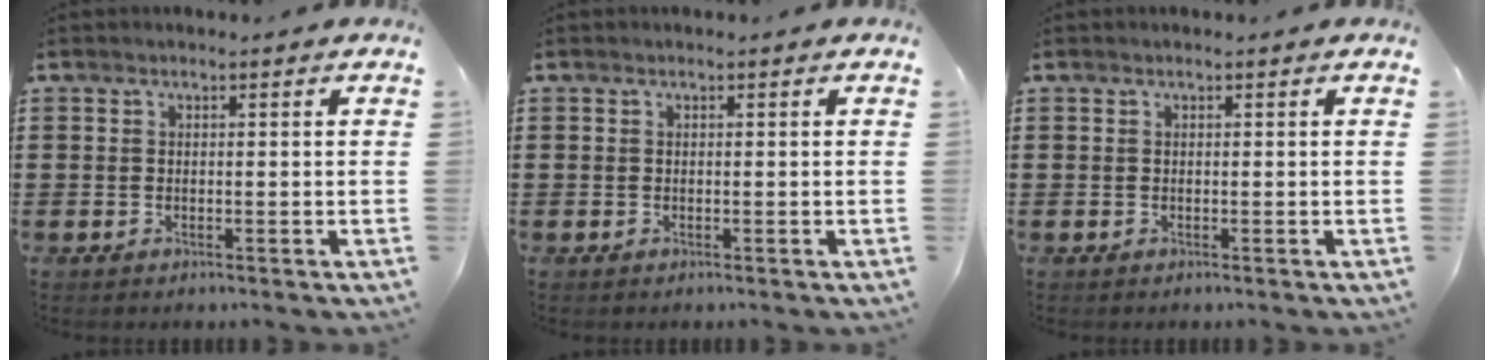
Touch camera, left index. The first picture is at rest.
{"total": 0.0}
{"total": 0.0}